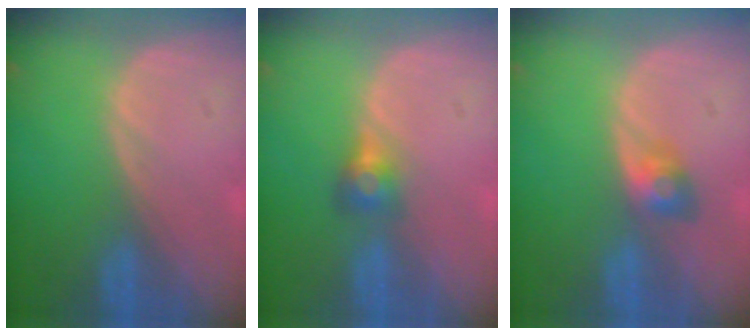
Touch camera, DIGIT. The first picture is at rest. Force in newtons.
{"total": 2.8, "press": 2.6, "slide": 1.0}
{"total": 3.0, "press": 2.7, "slide": 1.4}